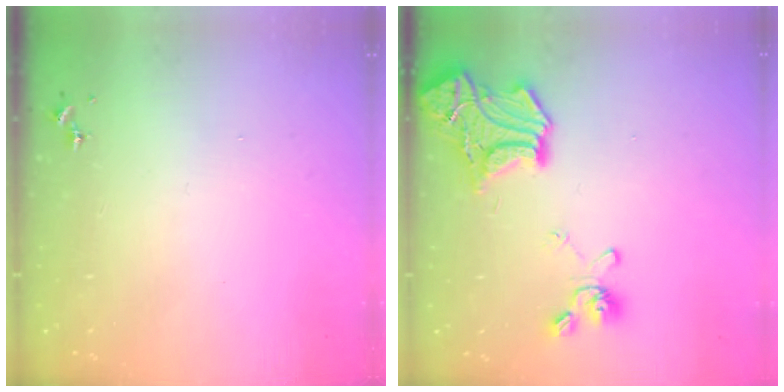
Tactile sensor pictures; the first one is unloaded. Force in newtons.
{"total": 19.7, "press": 19.6, "slide": 1.9}